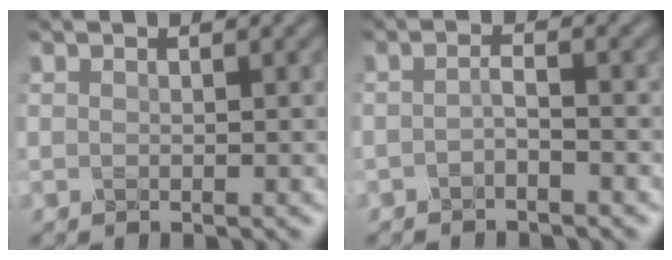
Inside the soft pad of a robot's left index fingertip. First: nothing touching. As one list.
[{"total": 1.6, "force": [-1.3, 0.1, 0.8], "torque": [-0.018, 0.000, -0.029]}]